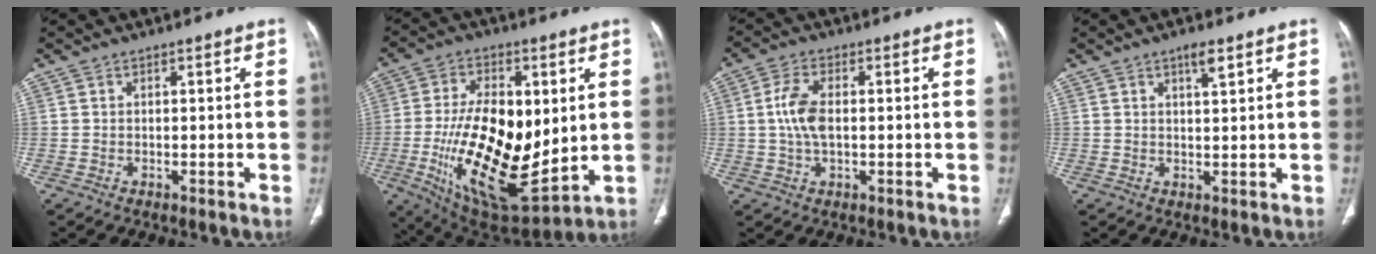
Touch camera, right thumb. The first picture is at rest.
{"total": 24.4, "force": [-0.5, 11.9, 21.2], "torque": [-0.371, -0.029, 0.009]}
{"total": 6.3, "force": [0.2, 3.2, 5.4], "torque": [-0.116, 0.008, 0.001]}
{"total": 2.9, "force": [1.8, 0.6, 2.2], "torque": [-0.036, -0.012, 0.029]}